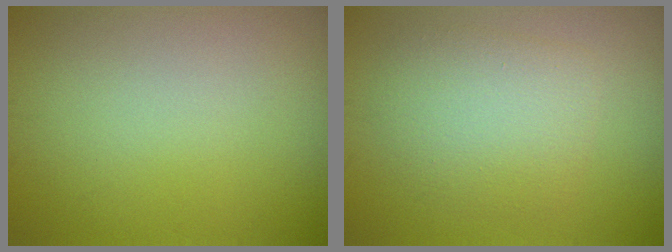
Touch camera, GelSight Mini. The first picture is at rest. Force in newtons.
{"total": 4.1, "press": 4.1, "slide": 0.3}